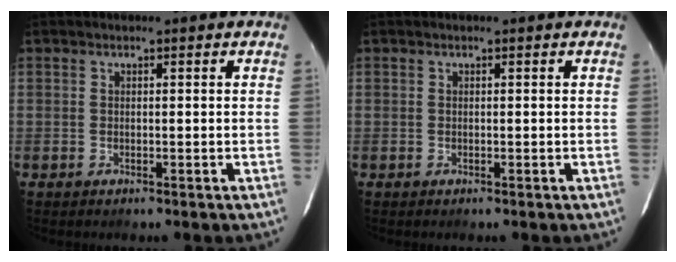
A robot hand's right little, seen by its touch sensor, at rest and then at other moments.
{"total": 0.0}